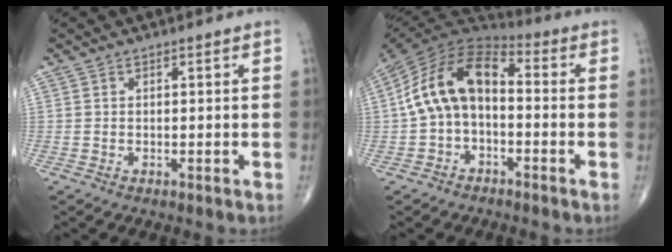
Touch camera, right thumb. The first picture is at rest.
{"total": 14.2, "force": [-0.6, 8.8, 11.1], "torque": [-0.196, 0.046, -0.025]}